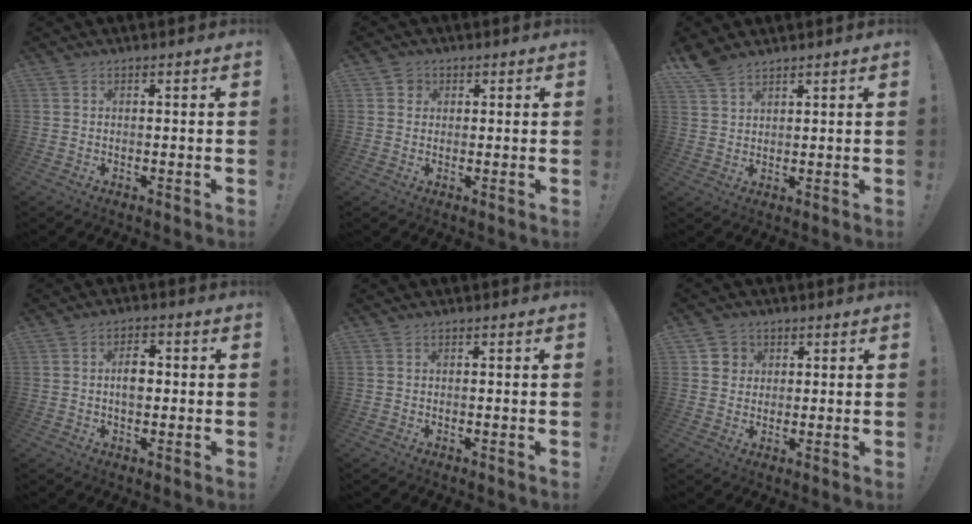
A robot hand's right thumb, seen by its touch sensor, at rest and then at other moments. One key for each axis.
{"total": 2.4, "fx": 0.7, "fy": 2.3, "fz": 0.5, "tx": -0.009, "ty": 0.003, "tz": 0.013}
{"total": 5.1, "fx": 4.4, "fy": 1.6, "fz": 2.1, "tx": -0.045, "ty": -0.025, "tz": 0.085}
{"total": 5.1, "fx": 0.0, "fy": 3.2, "fz": 3.9, "tx": -0.061, "ty": 0.004, "tz": -0.007}
{"total": 0.0}
{"total": 4.1, "fx": 1.2, "fy": 3.9, "fz": 0.7, "tx": -0.007, "ty": 0.000, "tz": 0.021}